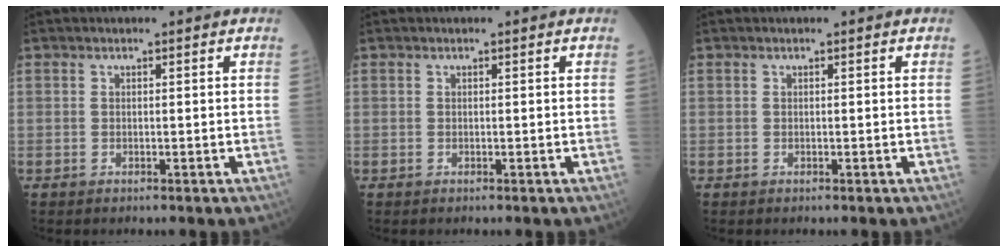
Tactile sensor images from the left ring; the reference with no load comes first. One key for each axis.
{"total": 0.0}
{"total": 0.0}